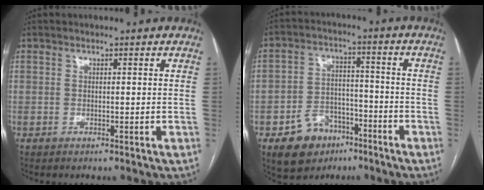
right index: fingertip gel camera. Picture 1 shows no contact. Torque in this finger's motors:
{"motor_torque": [-0.73, -0.68, -0.71, -0.21]}